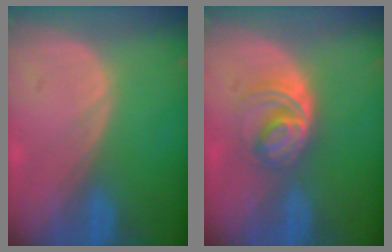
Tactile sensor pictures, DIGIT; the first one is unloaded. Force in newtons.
{"total": 6.1, "press": 5.3, "slide": 3.1}